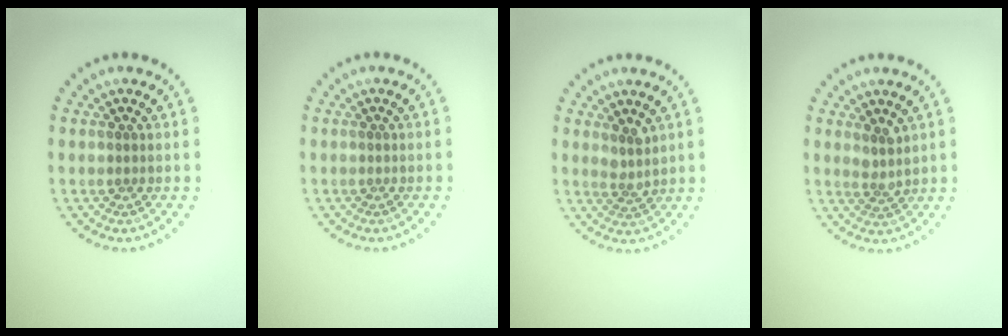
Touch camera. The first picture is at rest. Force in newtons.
{"total": 0.0}
{"total": 1.5, "press": 1.1, "slide": 1.0}
{"total": 1.7, "press": 1.2, "slide": 1.2}